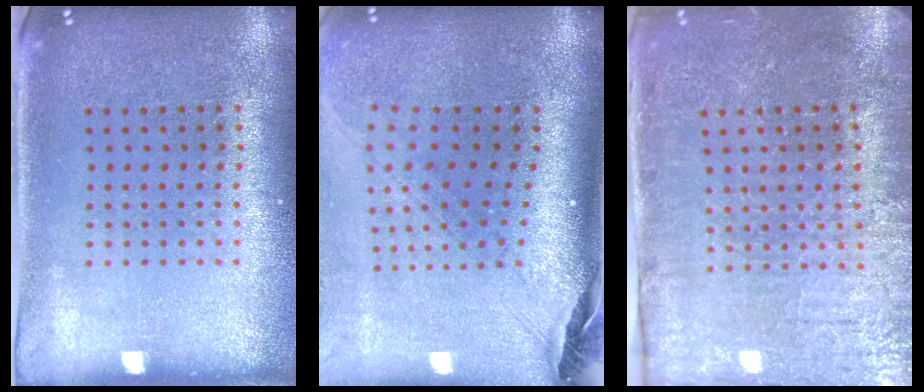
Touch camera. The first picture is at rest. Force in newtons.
{"total": 2.4, "press": 1.8, "slide": 1.6}
{"total": 3.9, "press": 3.8, "slide": 0.8}